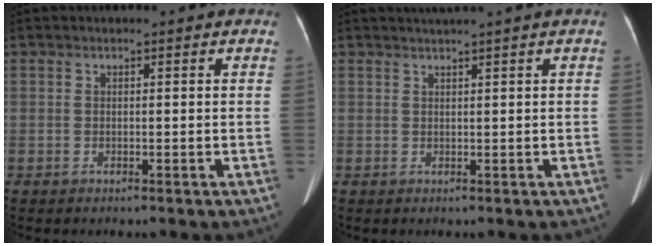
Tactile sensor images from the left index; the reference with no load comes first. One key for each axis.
{"total": 2.3, "fx": 1.8, "fy": -0.9, "fz": 1.0, "tx": -0.011, "ty": 0.007, "tz": 0.037}